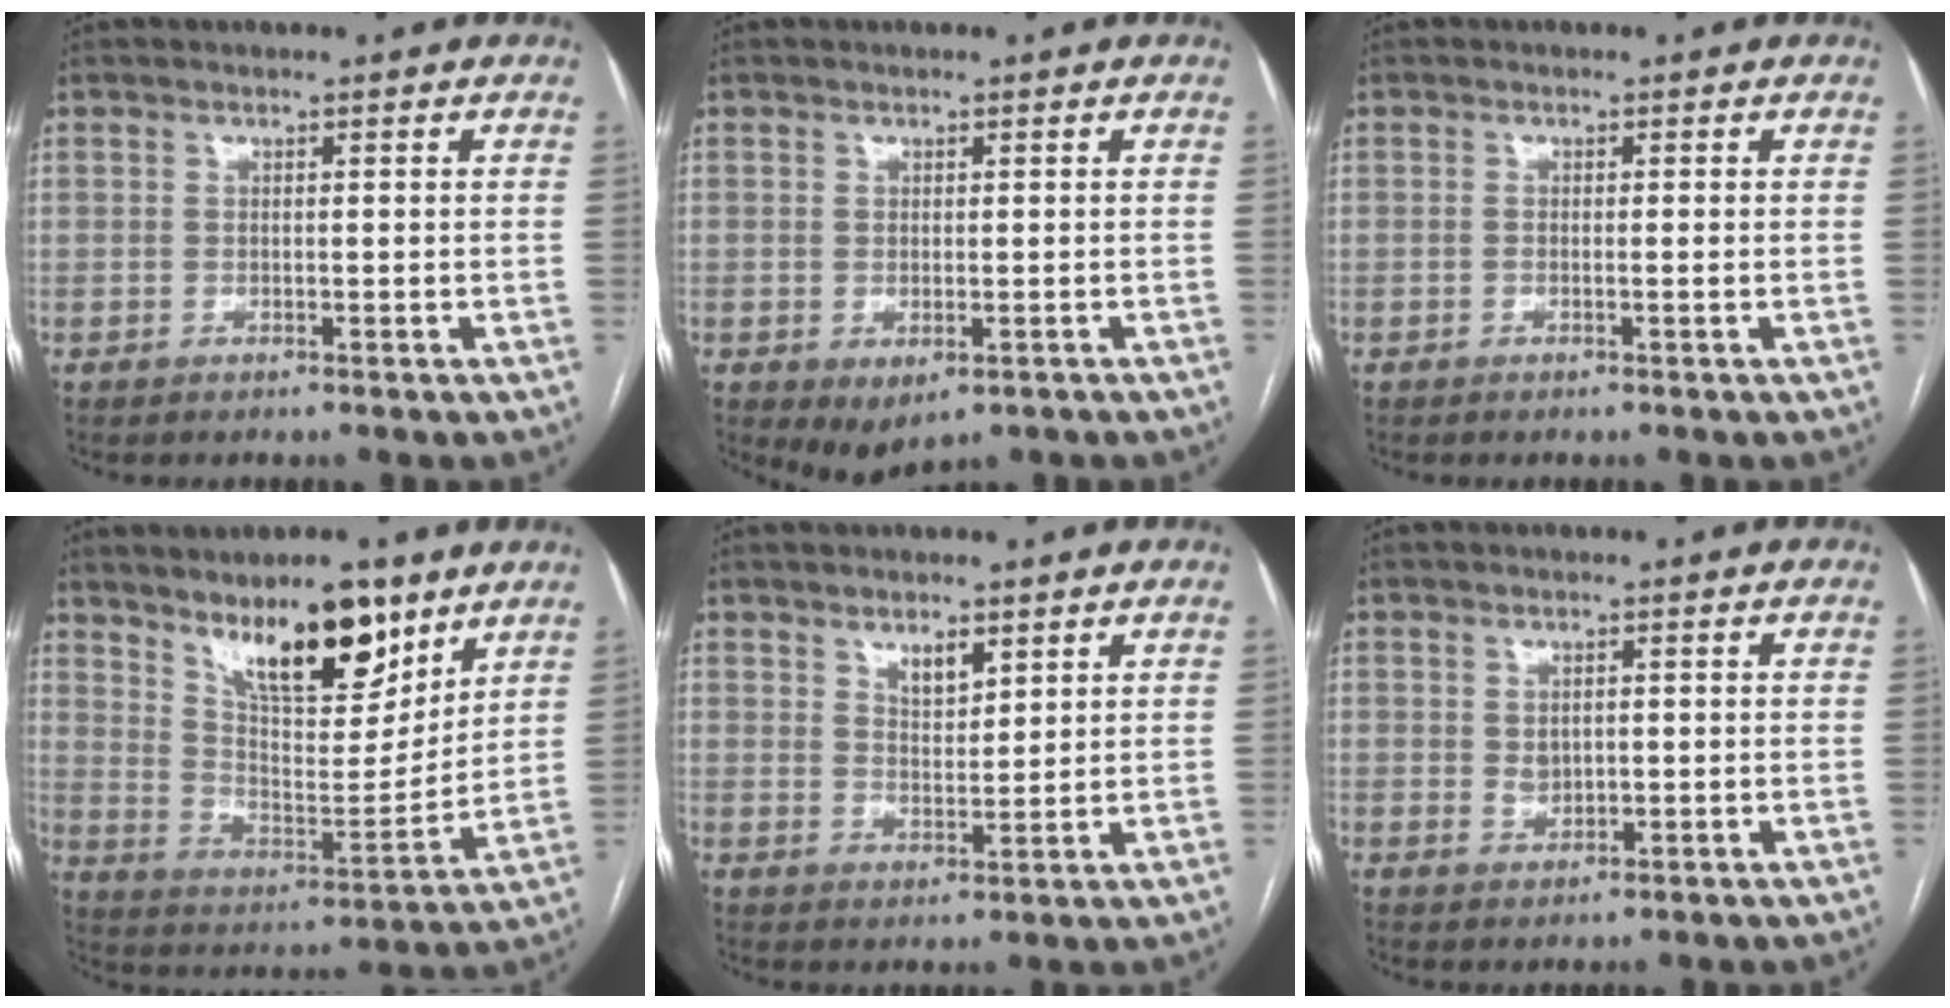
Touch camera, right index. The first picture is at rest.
{"total": 3.5, "force": [-1.6, 1.9, 2.6], "torque": [-0.034, -0.008, -0.009]}
{"total": 0.5, "force": [-0.2, 0.0, 0.5], "torque": [-0.010, 0.000, -0.002]}
{"total": 15.2, "force": [10.4, 4.4, 10.2], "torque": [-0.161, -0.009, 0.186]}
{"total": 3.6, "force": [2.4, 1.4, 2.2], "torque": [-0.040, -0.003, 0.047]}
{"total": 2.3, "force": [0.2, 1.8, 1.4], "torque": [-0.025, -0.002, 0.009]}